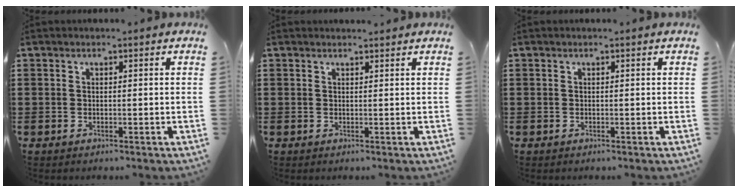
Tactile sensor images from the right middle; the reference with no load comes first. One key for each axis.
{"total": 0.8, "fx": 0.8, "fy": 0.2, "fz": 0.0, "tx": 0.005, "ty": -0.003, "tz": 0.013}
{"total": 0.0}